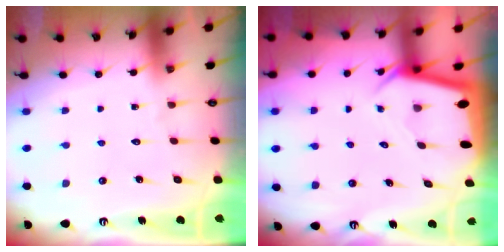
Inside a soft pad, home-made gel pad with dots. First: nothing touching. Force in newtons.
{"total": 2.7, "press": 2.7, "slide": 0.2}